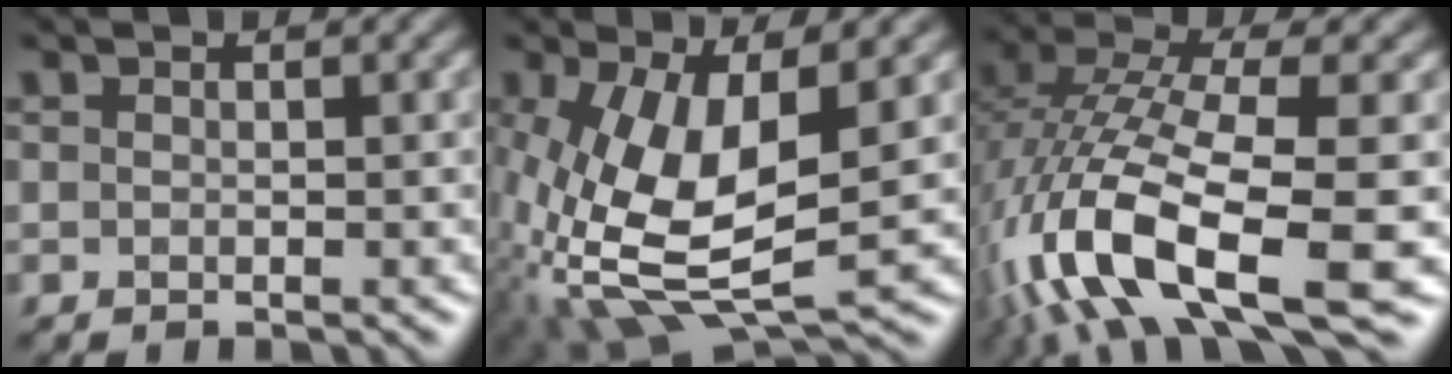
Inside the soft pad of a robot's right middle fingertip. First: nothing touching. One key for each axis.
{"total": 10.7, "fx": -1.1, "fy": 4.8, "fz": 9.5, "tx": -0.213, "ty": -0.022, "tz": -0.010}
{"total": 14.1, "fx": -5.2, "fy": 5.3, "fz": 12.0, "tx": -0.254, "ty": -0.007, "tz": -0.091}